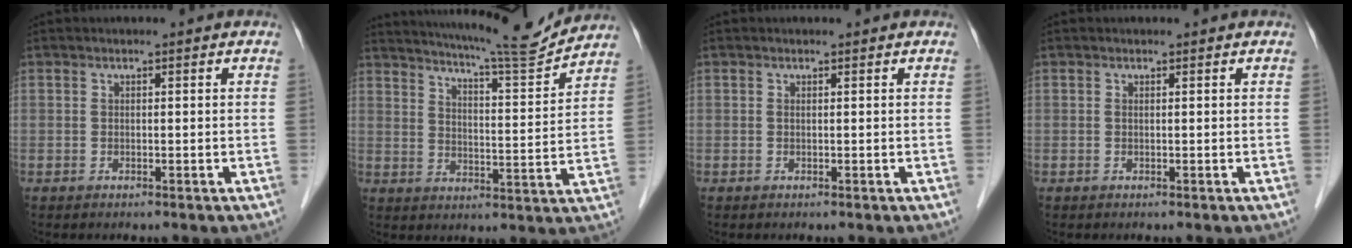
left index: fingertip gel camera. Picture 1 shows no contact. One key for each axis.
{"total": 13.9, "fx": 13.2, "fy": -0.7, "fz": 4.5, "tx": -0.079, "ty": -0.023, "tz": 0.185}
{"total": 0.0}
{"total": 0.0}